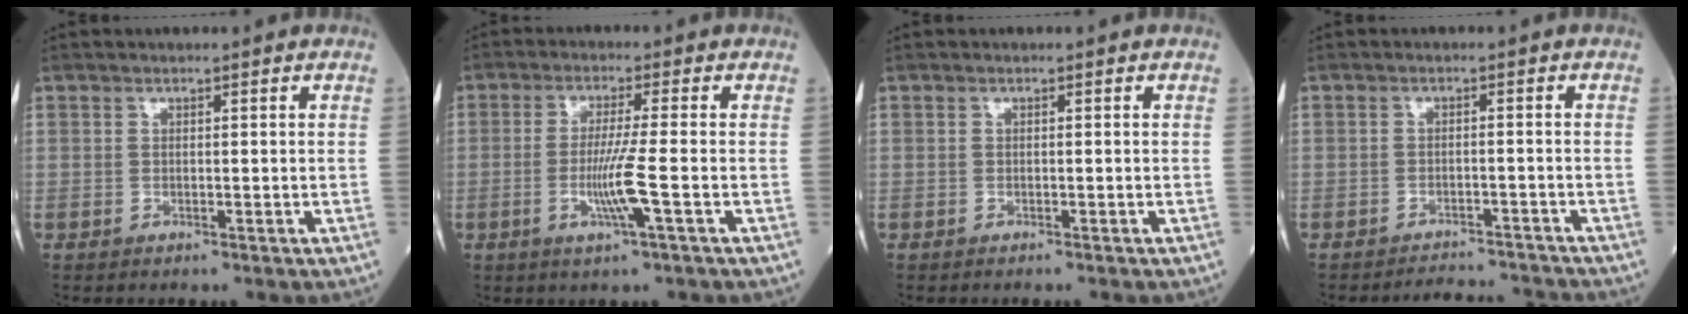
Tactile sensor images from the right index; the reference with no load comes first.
{"total": 6.3, "force": [-1.7, -0.9, 6.0], "torque": [-0.116, -0.015, -0.035]}
{"total": 0.7, "force": [-0.7, 0.0, 0.3], "torque": [-0.004, 0.000, -0.010]}
{"total": 5.8, "force": [-5.8, 0.0, -0.2], "torque": [0.005, 0.003, -0.082]}